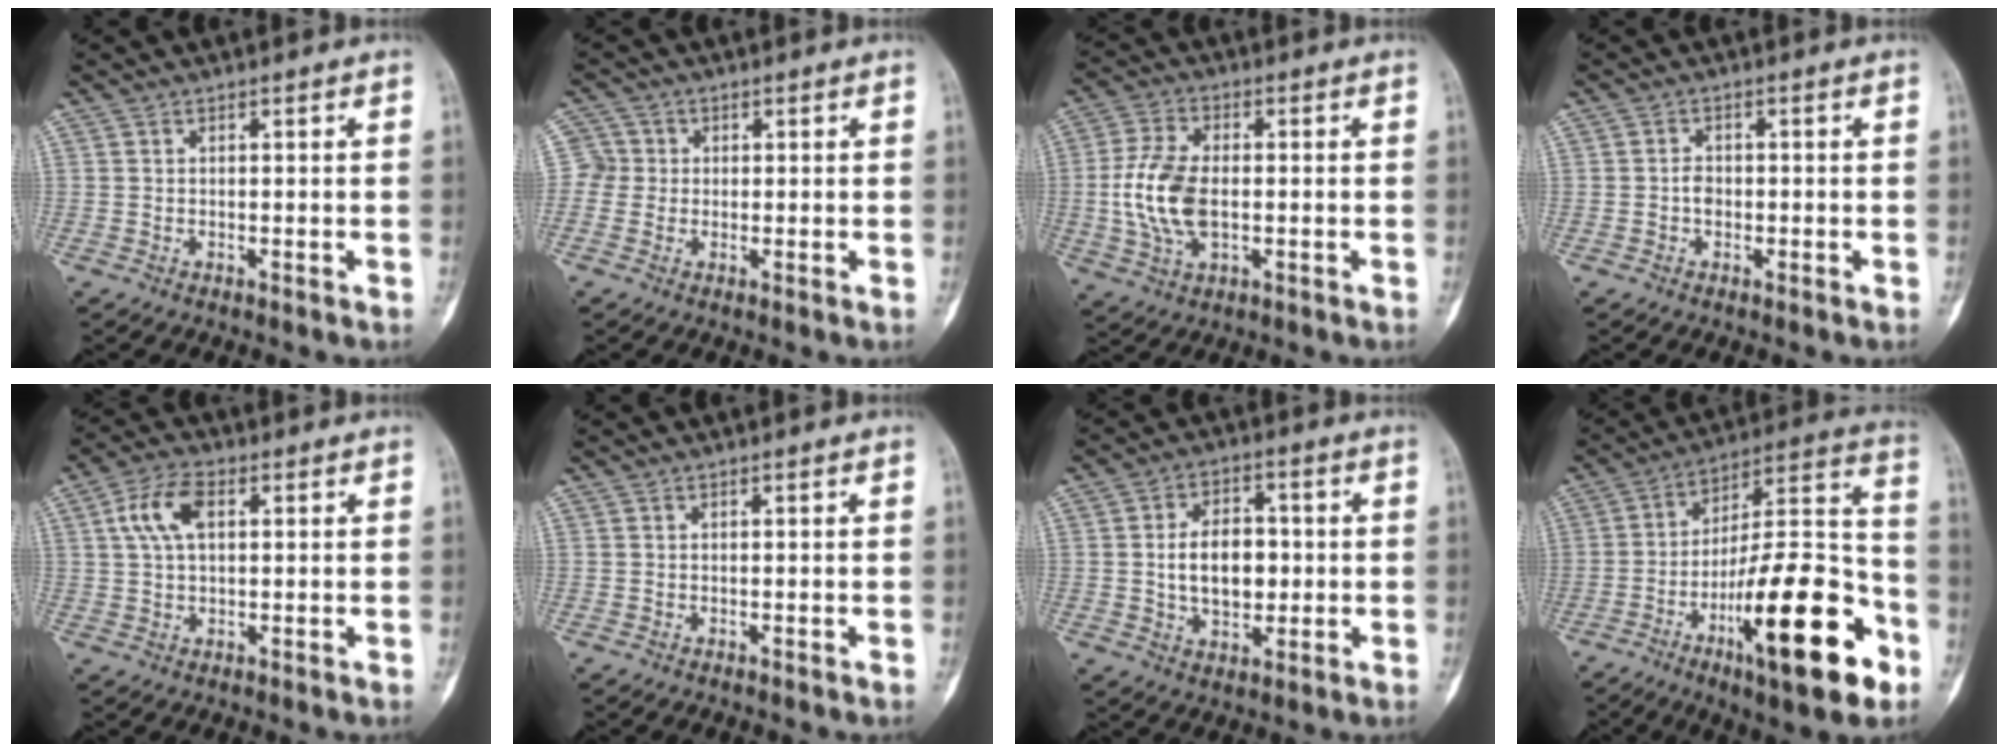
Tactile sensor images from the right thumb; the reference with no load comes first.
{"total": 3.4, "force": [-0.2, 3.4, 0.5], "torque": [0.014, 0.008, -0.013]}
{"total": 11.5, "force": [-1.0, 6.4, 9.5], "torque": [-0.198, 0.007, -0.020]}
{"total": 2.0, "force": [-0.5, 1.4, 1.2], "torque": [-0.014, 0.004, -0.013]}
{"total": 7.4, "force": [2.0, 4.1, 5.9], "torque": [-0.117, 0.011, 0.035]}
{"total": 0.0}
{"total": 10.3, "force": [-0.2, 6.7, 7.8], "torque": [-0.103, 0.011, -0.002]}
{"total": 26.4, "force": [-11.4, 7.1, 22.8], "torque": [-0.342, 0.060, -0.176]}